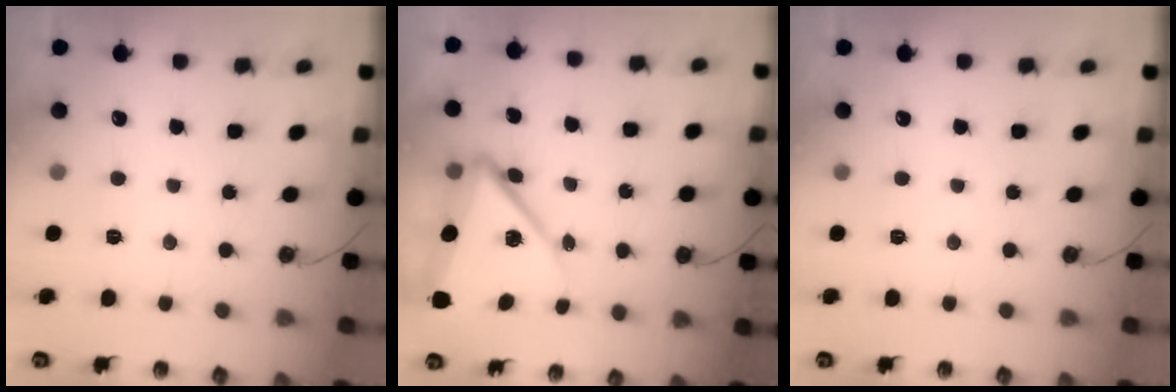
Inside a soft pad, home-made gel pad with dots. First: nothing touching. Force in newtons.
{"total": 12.1, "press": 12.0, "slide": 1.5}
{"total": 0.0}